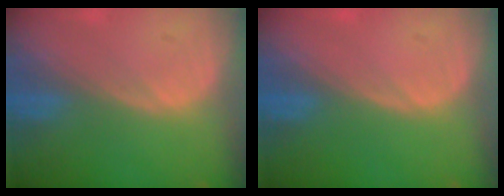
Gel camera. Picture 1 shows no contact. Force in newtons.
{"total": 0.0}